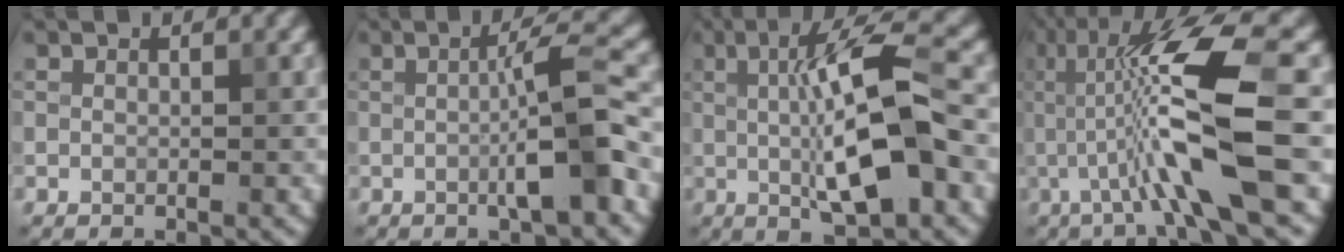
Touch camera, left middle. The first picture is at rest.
{"total": 6.0, "force": [-0.7, 0.8, 5.9], "torque": [-0.089, 0.012, -0.017]}
{"total": 9.6, "force": [0.3, 2.3, 9.3], "torque": [-0.147, -0.001, 0.005]}
{"total": 10.1, "force": [-0.6, 1.5, 10.0], "torque": [-0.165, 0.006, -0.013]}